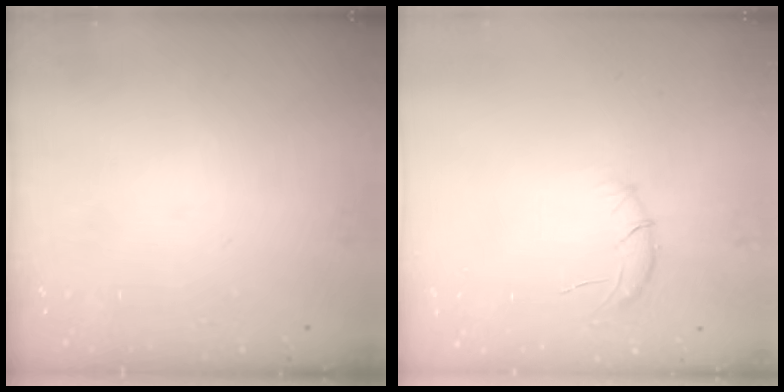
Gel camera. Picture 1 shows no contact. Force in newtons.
{"total": 6.4, "press": 6.2, "slide": 1.7}